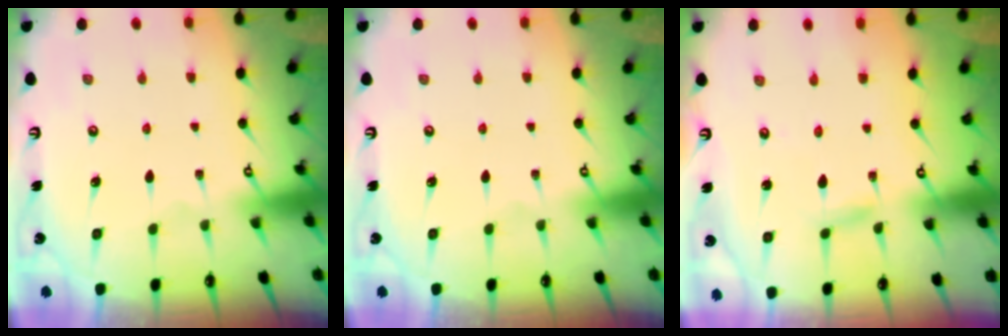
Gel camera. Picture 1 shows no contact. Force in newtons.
{"total": 0.0}
{"total": 2.3, "press": 2.3, "slide": 0.2}